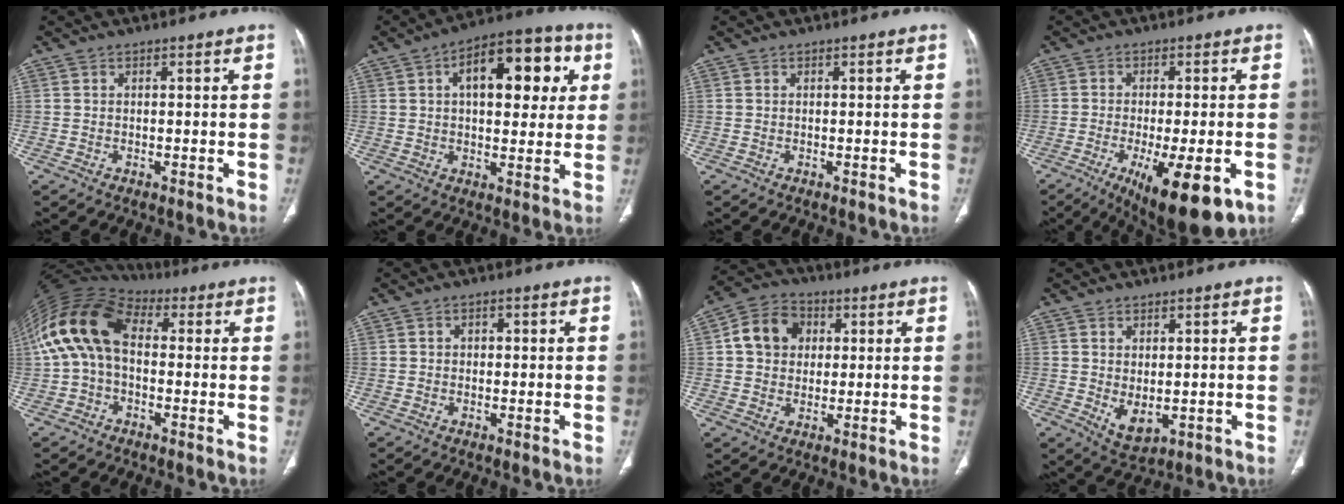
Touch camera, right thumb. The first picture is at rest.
{"total": 17.3, "force": [5.0, 8.8, 14.1], "torque": [-0.151, 0.018, 0.065]}
{"total": 0.0}
{"total": 15.3, "force": [-6.5, 5.1, 12.9], "torque": [-0.174, -0.008, -0.085]}
{"total": 15.0, "force": [1.3, 9.8, 11.4], "torque": [-0.225, 0.044, 0.014]}
{"total": 1.4, "force": [0.2, 1.1, 0.8], "torque": [-0.006, 0.003, 0.001]}
{"total": 9.9, "force": [2.0, 8.2, 5.1], "torque": [-0.067, 0.008, 0.024]}
{"total": 5.0, "force": [-0.4, 2.9, 4.1], "torque": [-0.062, -0.010, 0.012]}